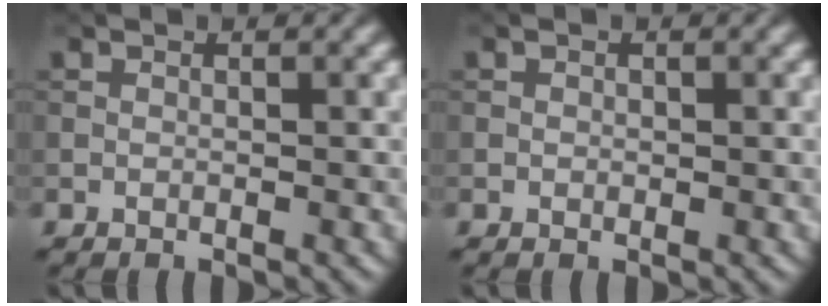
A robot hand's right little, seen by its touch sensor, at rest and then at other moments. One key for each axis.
{"total": 0.0}